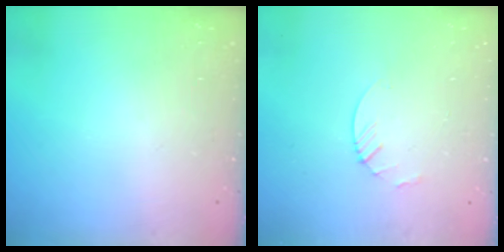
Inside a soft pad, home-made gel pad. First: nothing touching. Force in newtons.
{"total": 3.0, "press": 3.0, "slide": 0.3}